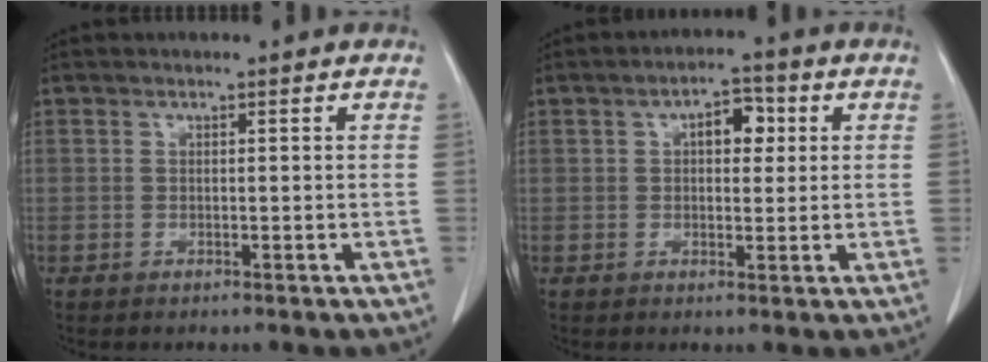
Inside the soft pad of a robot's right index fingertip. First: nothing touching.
{"total": 4.8, "force": [1.2, 2.5, 3.9], "torque": [-0.057, 0.017, 0.017]}